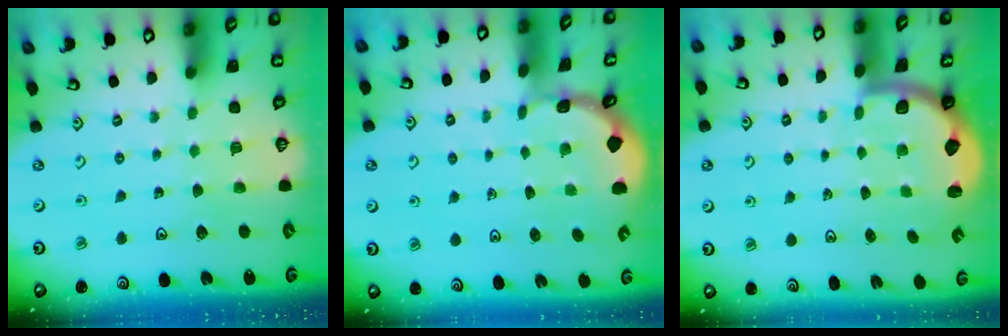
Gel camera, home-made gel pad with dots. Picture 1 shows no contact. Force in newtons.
{"total": 0.0}
{"total": 1.9, "press": 1.8, "slide": 0.5}